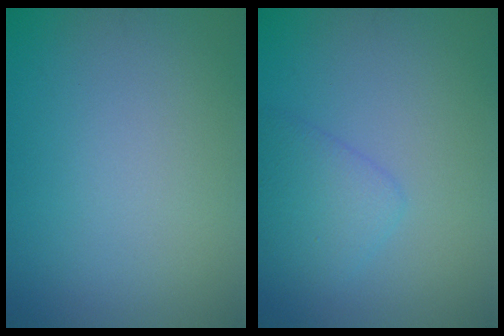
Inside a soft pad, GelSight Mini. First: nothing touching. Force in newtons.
{"total": 2.7, "press": 2.7, "slide": 0.0}